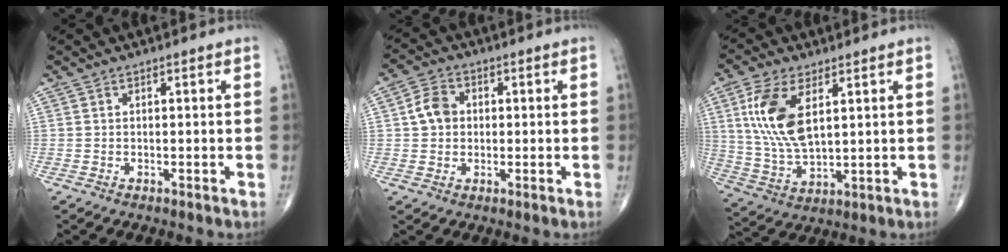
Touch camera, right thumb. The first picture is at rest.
{"total": 5.4, "force": [0.5, 4.4, 3.0], "torque": [-0.045, 0.010, 0.004]}
{"total": 13.4, "force": [4.3, 6.6, 10.8], "torque": [-0.225, -0.014, 0.091]}